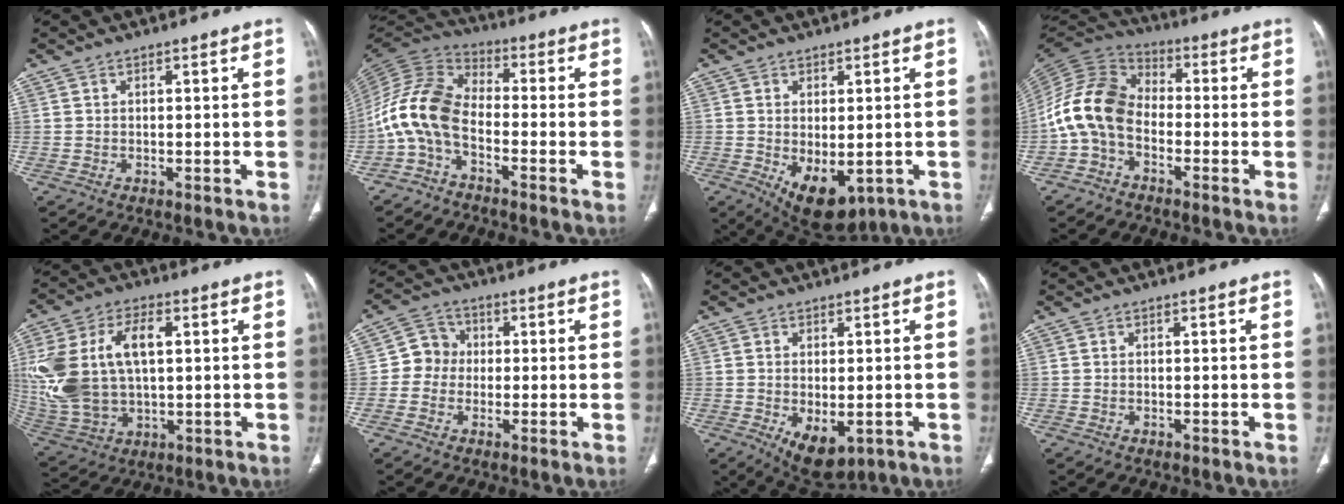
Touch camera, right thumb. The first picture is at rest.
{"total": 10.7, "force": [-3.5, 5.9, 8.2], "torque": [-0.172, 0.055, -0.087]}
{"total": 9.8, "force": [-2.5, 5.2, 7.8], "torque": [-0.108, -0.010, -0.017]}
{"total": 11.6, "force": [-2.9, 8.1, 7.9], "torque": [-0.154, 0.048, -0.073]}
{"total": 20.0, "force": [3.0, 11.8, 15.8], "torque": [-0.337, 0.007, 0.066]}
{"total": 5.7, "force": [-0.4, 5.3, 2.0], "torque": [-0.008, 0.015, -0.020]}
{"total": 7.9, "force": [-2.4, 4.2, 6.3], "torque": [-0.093, -0.009, -0.021]}
{"total": 0.0}